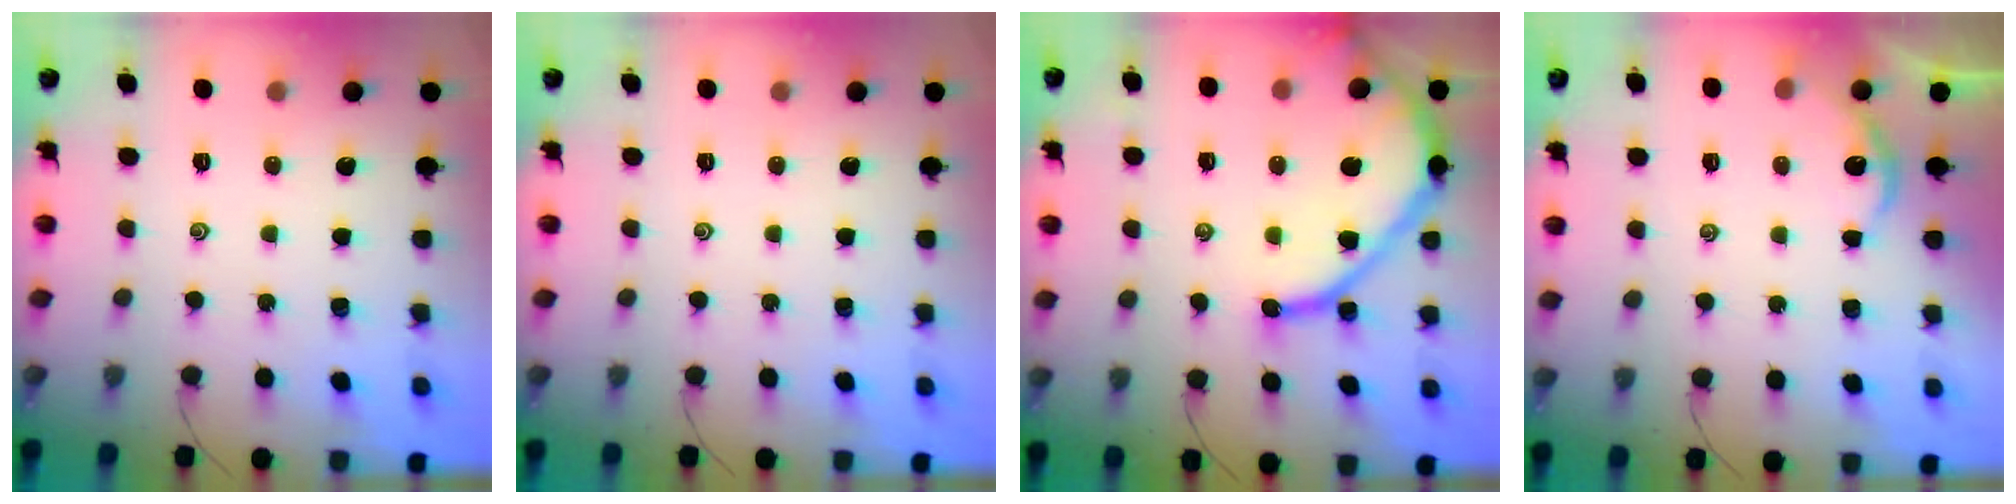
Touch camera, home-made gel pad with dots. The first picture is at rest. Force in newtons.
{"total": 0.0}
{"total": 12.3, "press": 12.3, "slide": 1.1}
{"total": 3.2, "press": 3.2, "slide": 0.2}